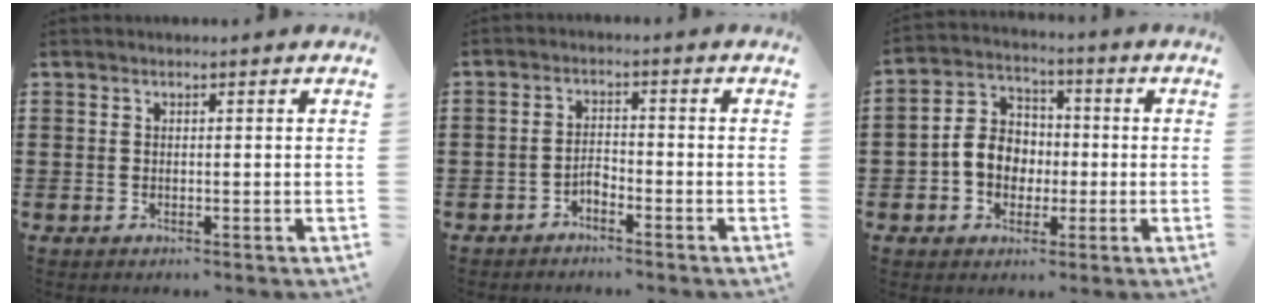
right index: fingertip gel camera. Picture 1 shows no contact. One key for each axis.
{"total": 2.0, "fx": -1.8, "fy": 0.7, "fz": 0.7, "tx": -0.020, "ty": 0.006, "tz": -0.038}
{"total": 7.1, "fx": -1.1, "fy": 6.0, "fz": 3.6, "tx": -0.084, "ty": 0.011, "tz": -0.023}